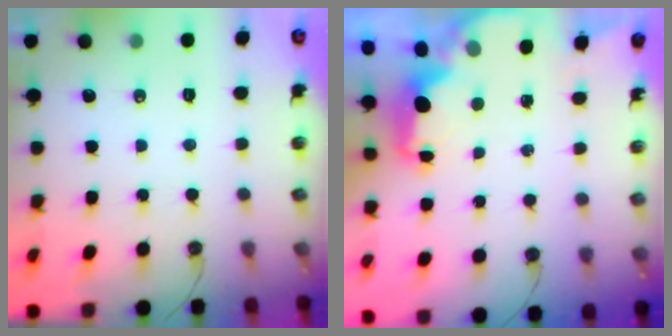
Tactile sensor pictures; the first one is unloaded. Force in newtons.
{"total": 2.5, "press": 2.3, "slide": 0.7}